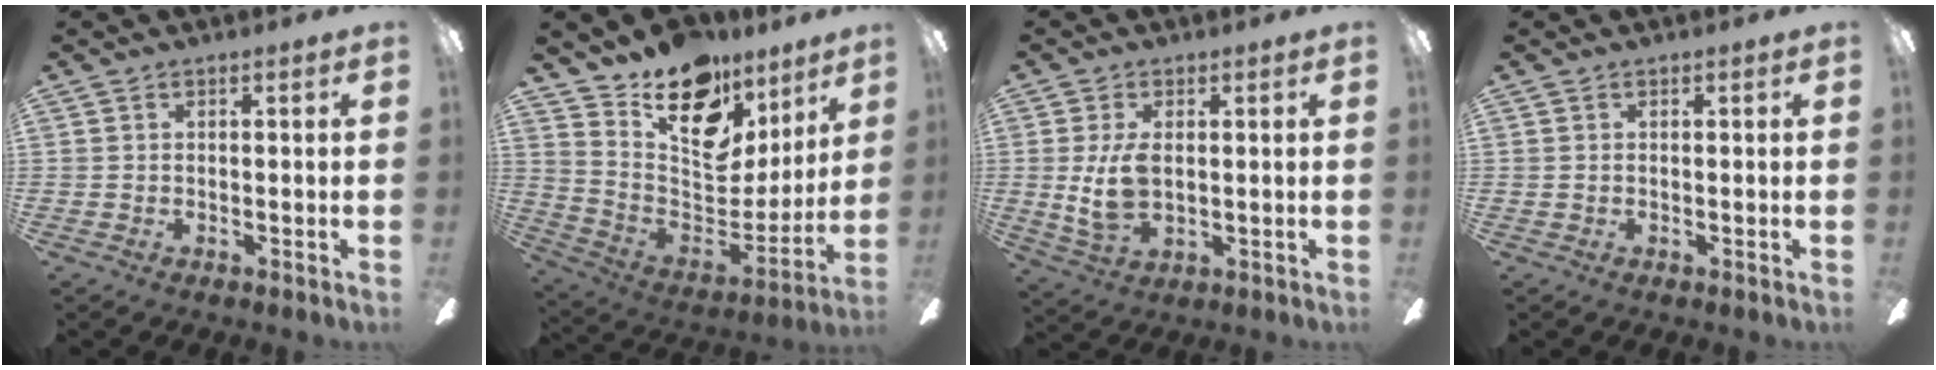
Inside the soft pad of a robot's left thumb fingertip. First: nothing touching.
{"total": 16.7, "force": [11.3, 9.8, 7.4], "torque": [-0.109, -0.092, 0.201]}
{"total": 8.1, "force": [0.8, 4.6, 6.6], "torque": [-0.137, 0.000, 0.012]}
{"total": 0.0}